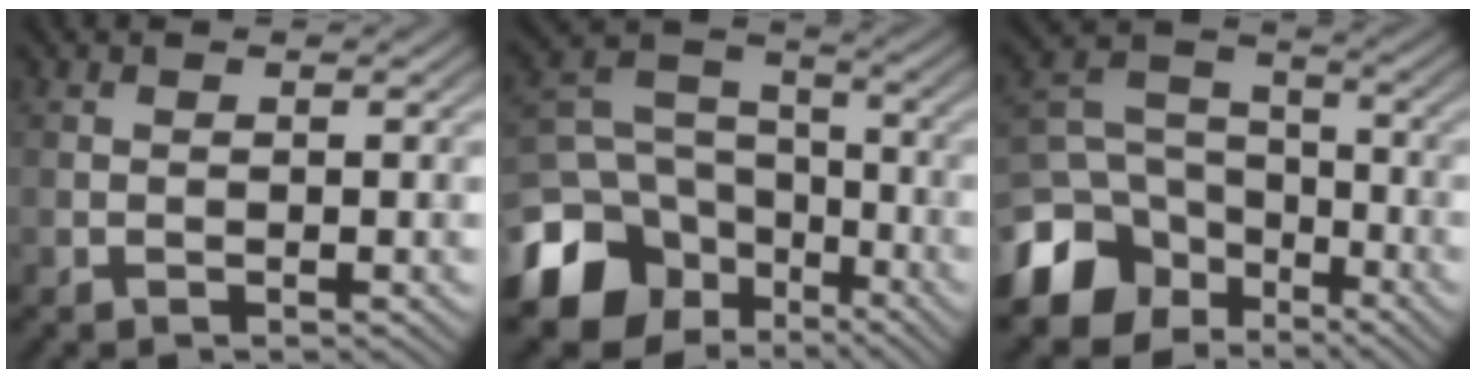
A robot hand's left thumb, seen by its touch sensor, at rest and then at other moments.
{"total": 12.6, "force": [-6.7, 9.0, 5.8], "torque": [-0.162, -0.024, -0.123]}
{"total": 11.1, "force": [-6.6, 7.6, 4.7], "torque": [-0.128, -0.015, -0.131]}